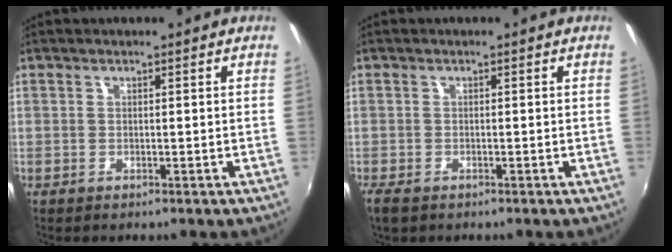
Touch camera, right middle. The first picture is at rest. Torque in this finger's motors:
{"motor_torque": [0.50, -0.44, 0.04, 0.06]}